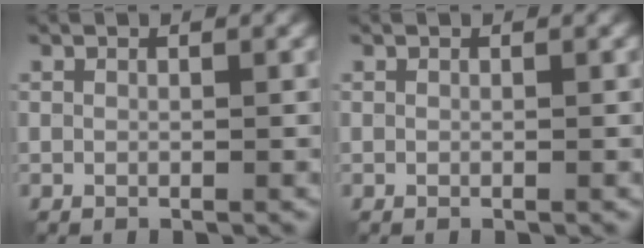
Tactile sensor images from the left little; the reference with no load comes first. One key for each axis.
{"total": 0.0}